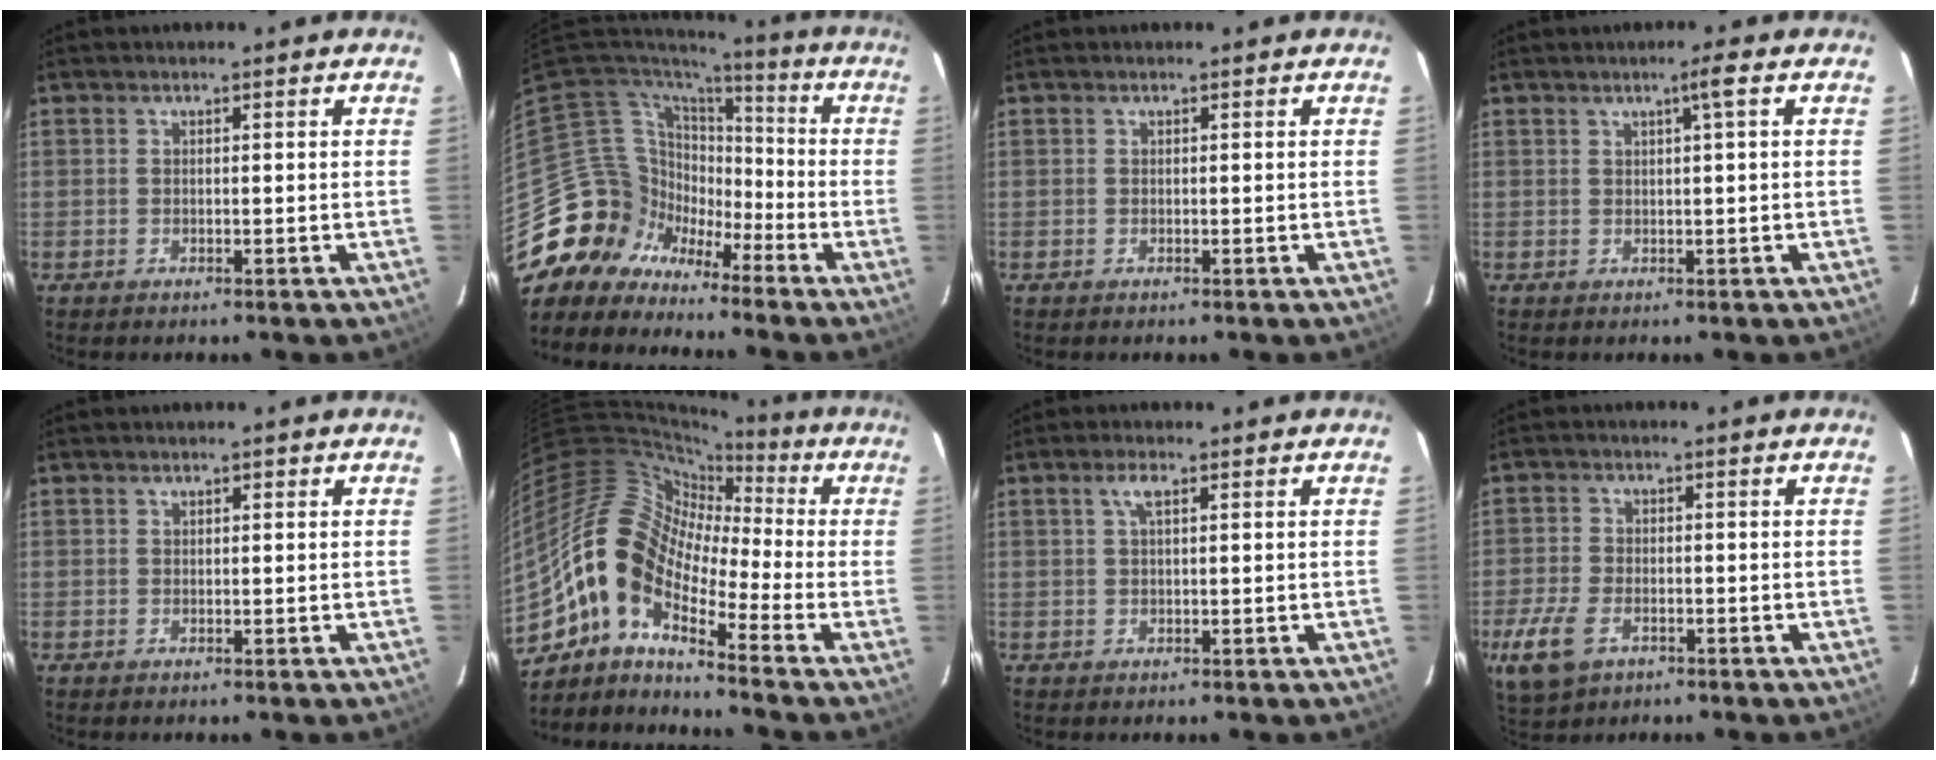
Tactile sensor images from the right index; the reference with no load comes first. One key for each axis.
{"total": 12.2, "fx": -7.8, "fy": 9.4, "fz": 0.6, "tx": -0.043, "ty": 0.043, "tz": -0.153}
{"total": 0.0}
{"total": 2.1, "fx": 0.8, "fy": -0.6, "fz": 1.8, "tx": -0.033, "ty": 0.002, "tz": 0.018}
{"total": 0.5, "fx": 0.4, "fy": 0.3, "fz": 0.2, "tx": -0.003, "ty": 0.003, "tz": 0.006}
{"total": 13.6, "fx": -6.4, "fy": 6.5, "fz": 10.0, "tx": -0.171, "ty": 0.012, "tz": -0.146}
{"total": 2.0, "fx": 0.9, "fy": 0.5, "fz": 1.7, "tx": -0.037, "ty": 0.006, "tz": 0.017}
{"total": 9.0, "fx": -4.3, "fy": 5.3, "fz": 5.8, "tx": -0.149, "ty": -0.015, "tz": -0.077}